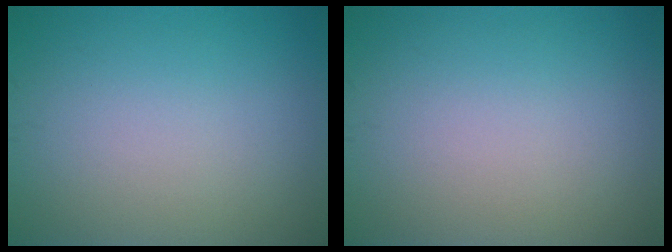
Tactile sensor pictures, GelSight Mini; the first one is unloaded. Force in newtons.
{"total": 0.0}